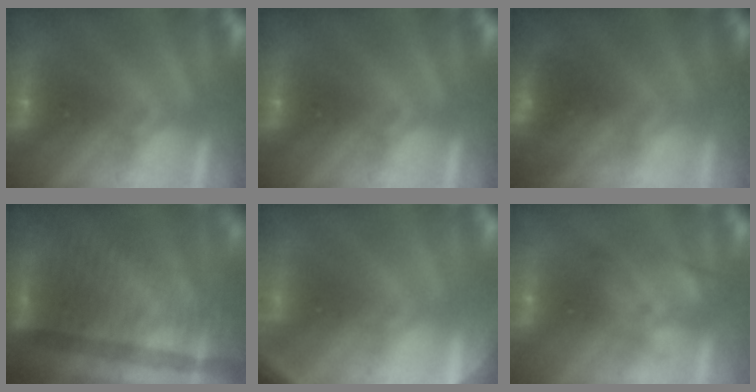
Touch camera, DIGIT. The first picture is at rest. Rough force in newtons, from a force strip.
{"total": 0.0}
{"total": 2.3}
{"total": 3.2}
{"total": 3.3}
{"total": 2.2}